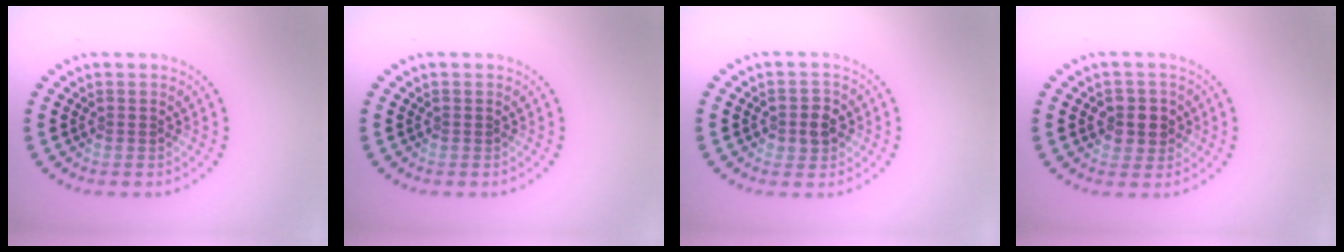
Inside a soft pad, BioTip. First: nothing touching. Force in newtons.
{"total": 0.0}
{"total": 2.0, "press": 1.9, "slide": 0.4}
{"total": 2.6, "press": 2.4, "slide": 1.0}